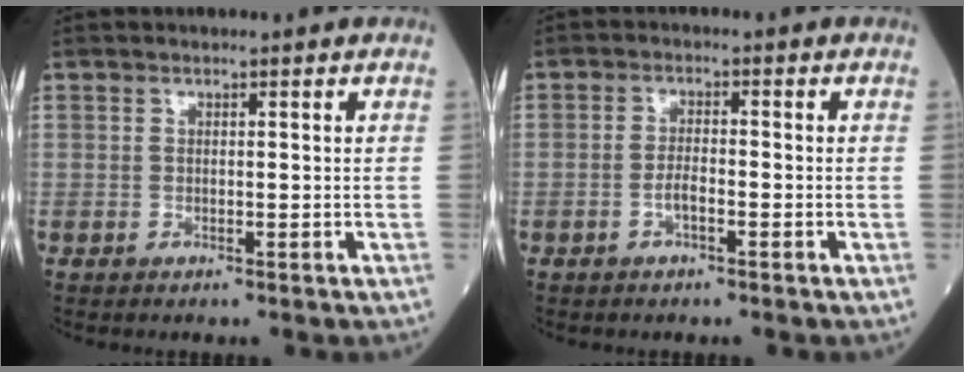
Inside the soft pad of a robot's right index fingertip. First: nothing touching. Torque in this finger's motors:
{"motor_torque": [-0.17, -0.07, 0.04, 0.02]}